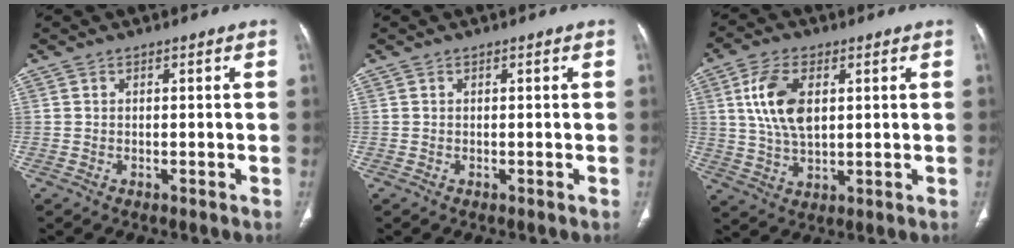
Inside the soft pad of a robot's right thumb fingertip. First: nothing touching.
{"total": 0.0}
{"total": 10.2, "force": [2.4, 5.6, 8.1], "torque": [-0.158, -0.005, 0.048]}